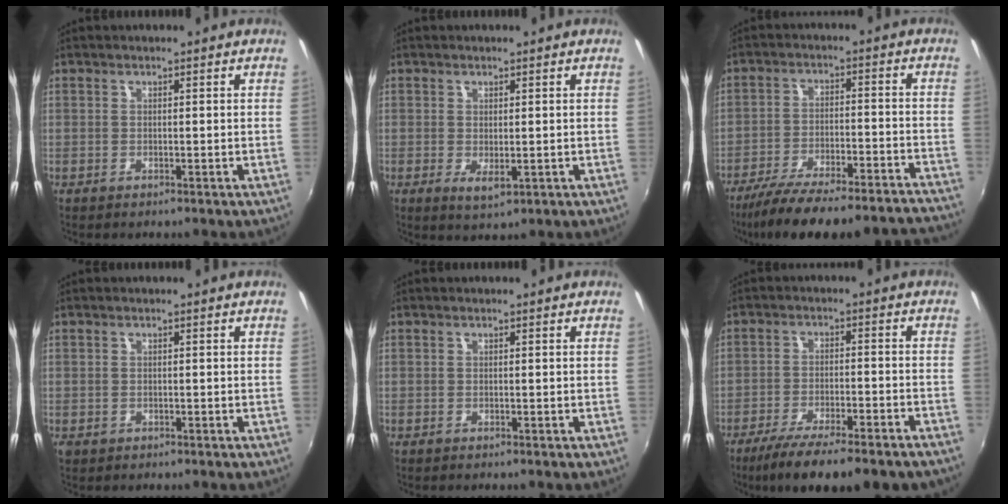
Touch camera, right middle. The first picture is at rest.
{"total": 2.7, "force": [-0.2, 1.1, 2.4], "torque": [-0.040, -0.009, 0.001]}
{"total": 23.2, "force": [-20.9, 2.8, 9.6], "torque": [-0.166, -0.029, -0.289]}
{"total": 1.0, "force": [-0.4, 0.8, 0.3], "torque": [-0.005, -0.004, -0.006]}
{"total": 0.0}
{"total": 15.0, "force": [-11.9, 2.1, 8.9], "torque": [-0.169, -0.046, -0.179]}